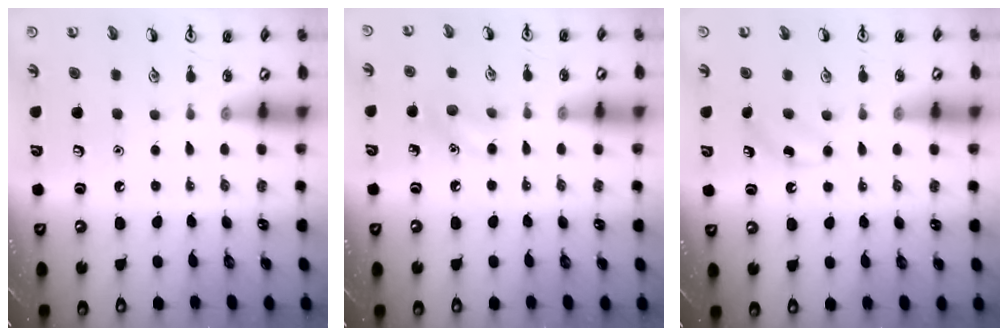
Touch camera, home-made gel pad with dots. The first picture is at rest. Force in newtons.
{"total": 6.3, "press": 6.1, "slide": 1.6}
{"total": 2.6, "press": 2.4, "slide": 0.8}